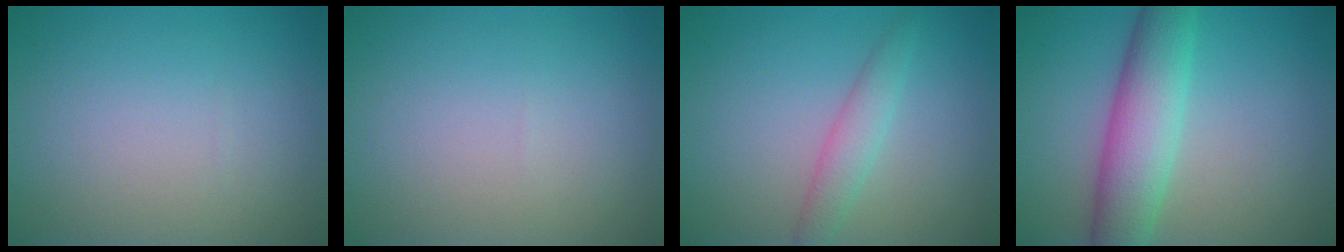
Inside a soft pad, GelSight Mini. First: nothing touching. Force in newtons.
{"total": 0.0}
{"total": 2.3, "press": 2.3, "slide": 0.0}
{"total": 6.4, "press": 6.4, "slide": 0.1}